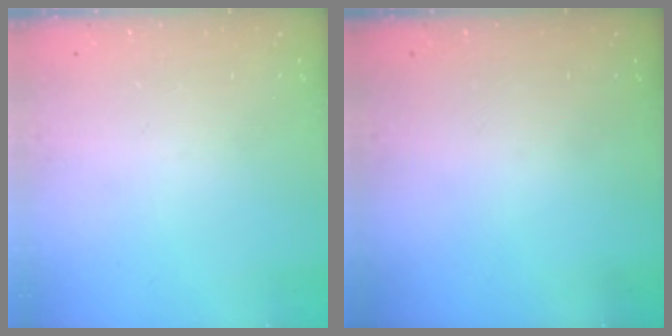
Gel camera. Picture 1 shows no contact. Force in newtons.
{"total": 0.0}